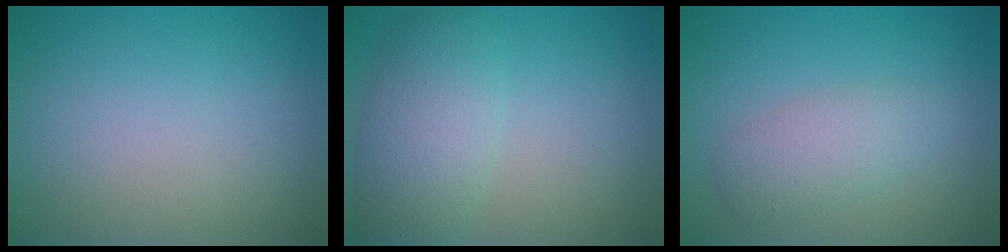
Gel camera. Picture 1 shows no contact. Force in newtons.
{"total": 5.0, "press": 5.0, "slide": 0.4}
{"total": 3.0, "press": 3.0, "slide": 0.1}